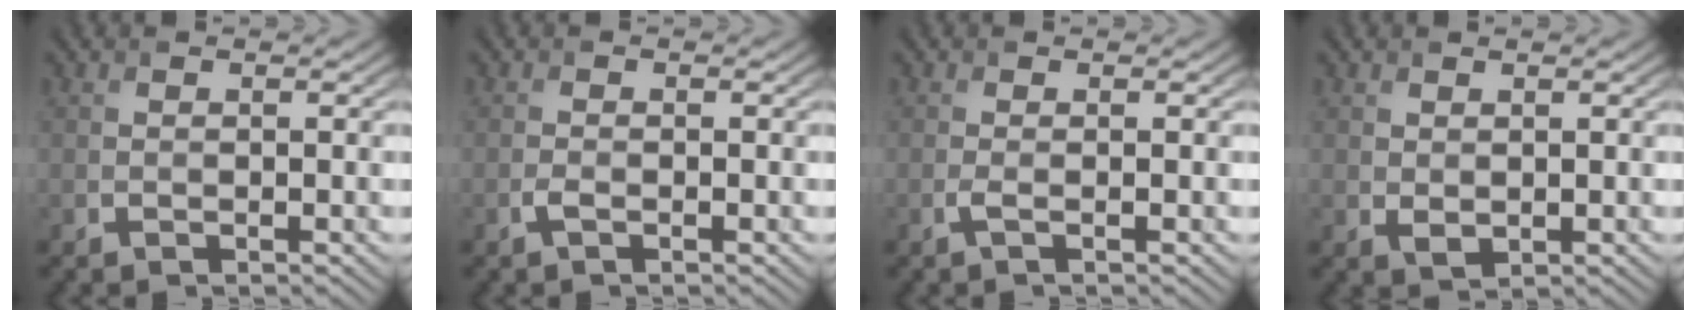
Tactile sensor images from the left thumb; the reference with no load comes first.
{"total": 0.9, "force": [-0.5, 0.3, 0.7], "torque": [-0.018, 0.000, -0.010]}
{"total": 0.9, "force": [-0.2, 0.1, 0.9], "torque": [-0.023, -0.001, -0.006]}
{"total": 1.3, "force": [0.4, 0.8, 0.9], "torque": [-0.020, -0.005, 0.013]}